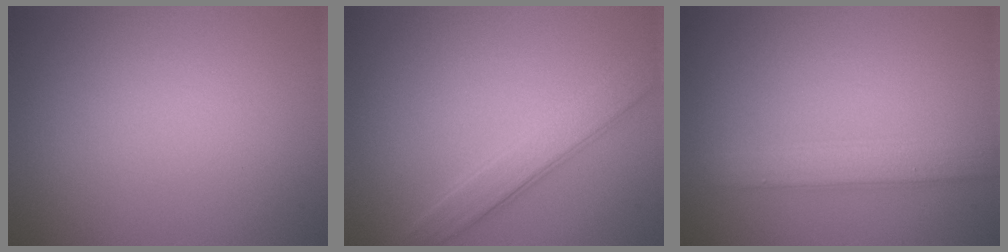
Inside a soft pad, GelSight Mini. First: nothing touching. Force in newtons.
{"total": 3.0, "press": 3.0, "slide": 0.1}
{"total": 2.8, "press": 2.8, "slide": 0.0}